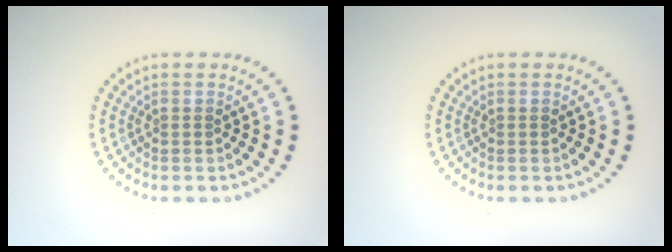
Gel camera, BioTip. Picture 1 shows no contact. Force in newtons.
{"total": 0.0}